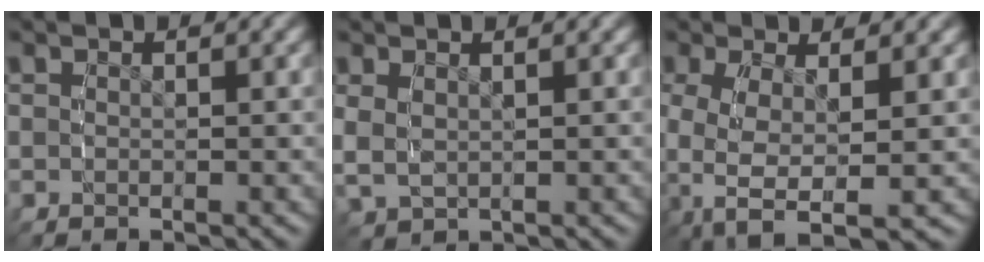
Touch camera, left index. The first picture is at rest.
{"total": 2.8, "force": [0.6, 2.4, 1.4], "torque": [-0.050, -0.008, 0.019]}
{"total": 7.9, "force": [-2.4, 4.9, 5.6], "torque": [-0.150, -0.049, -0.019]}